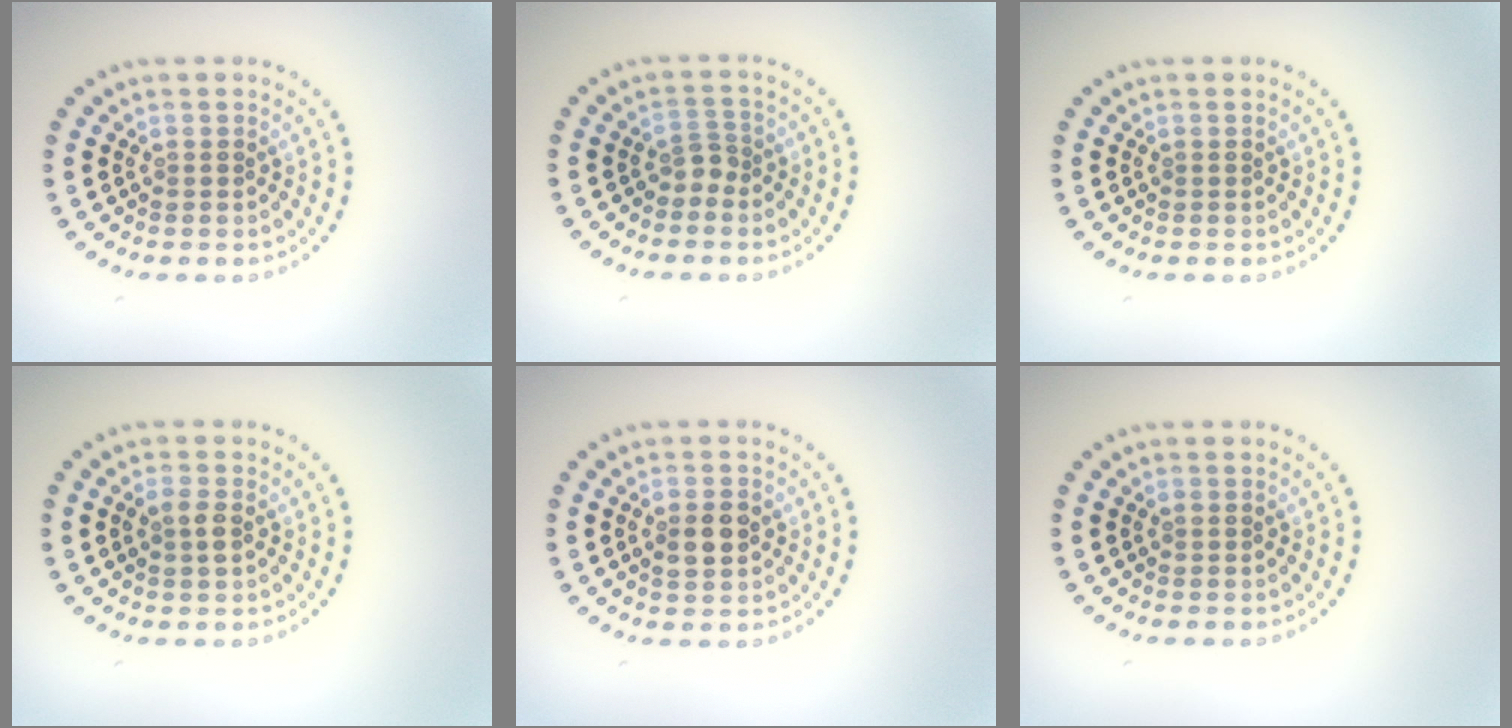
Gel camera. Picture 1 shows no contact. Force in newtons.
{"total": 1.4, "press": 1.0, "slide": 0.9}
{"total": 0.0}
{"total": 1.5, "press": 1.5, "slide": 0.2}
{"total": 2.2, "press": 2.2, "slide": 0.0}
{"total": 0.0}